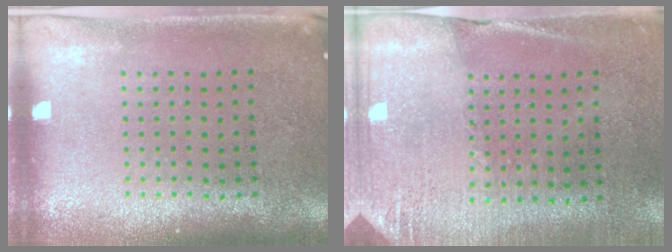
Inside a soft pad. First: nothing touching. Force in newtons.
{"total": 2.6, "press": 2.3, "slide": 1.1}